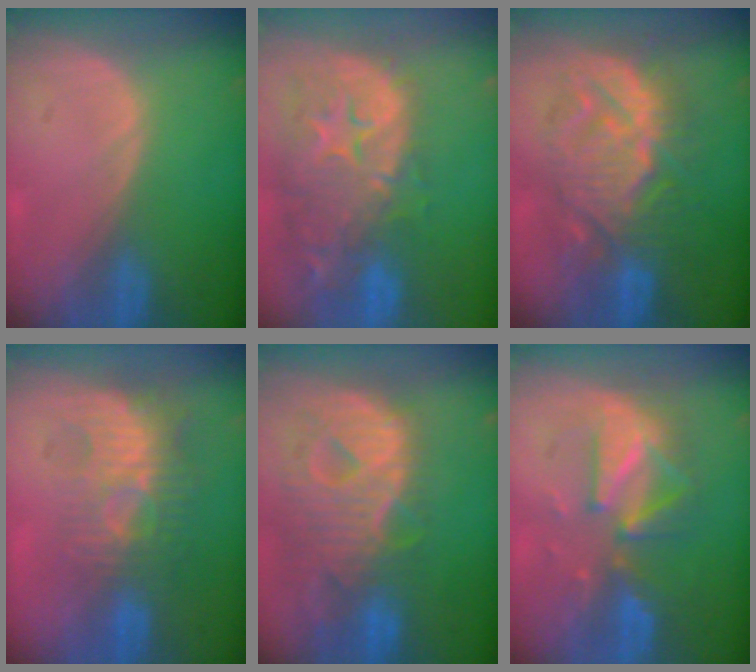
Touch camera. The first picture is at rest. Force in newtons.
{"total": 14.6, "press": 11.8, "slide": 8.6}
{"total": 10.6, "press": 10.6, "slide": 0.7}
{"total": 9.9, "press": 8.5, "slide": 5.0}
{"total": 12.8, "press": 10.8, "slide": 6.8}
{"total": 8.1, "press": 8.0, "slide": 0.6}